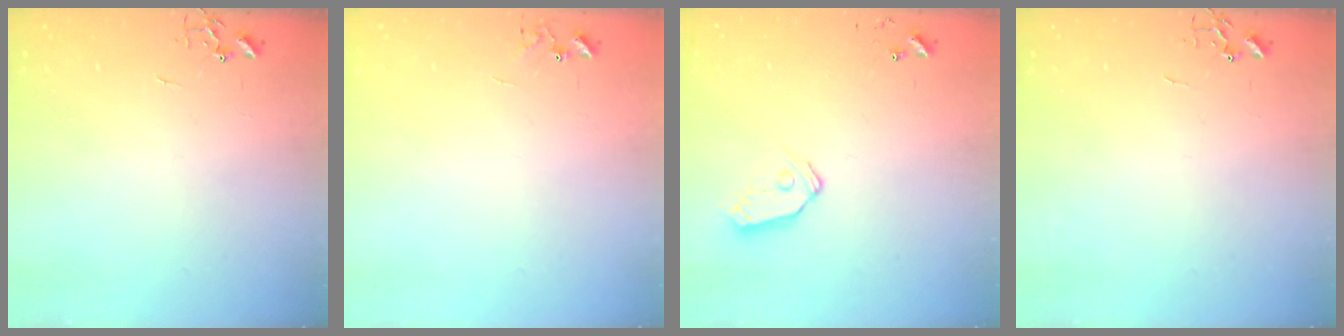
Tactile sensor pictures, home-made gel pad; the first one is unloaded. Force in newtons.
{"total": 5.9, "press": 5.9, "slide": 0.5}
{"total": 8.1, "press": 8.1, "slide": 0.7}
{"total": 0.0}